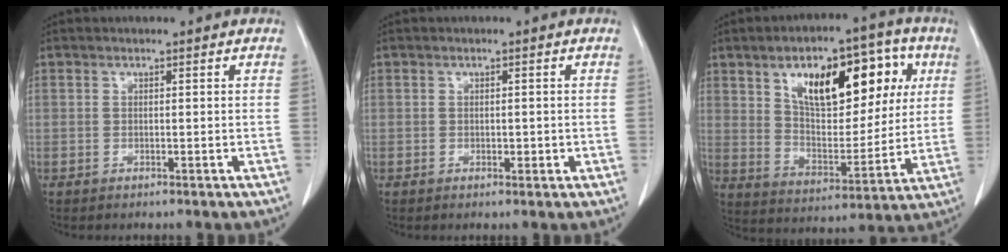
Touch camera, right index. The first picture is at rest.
{"total": 1.4, "force": [-0.3, 0.8, 1.1], "torque": [-0.014, 0.000, 0.000]}
{"total": 18.2, "force": [7.1, 8.4, 14.6], "torque": [-0.216, 0.032, 0.116]}